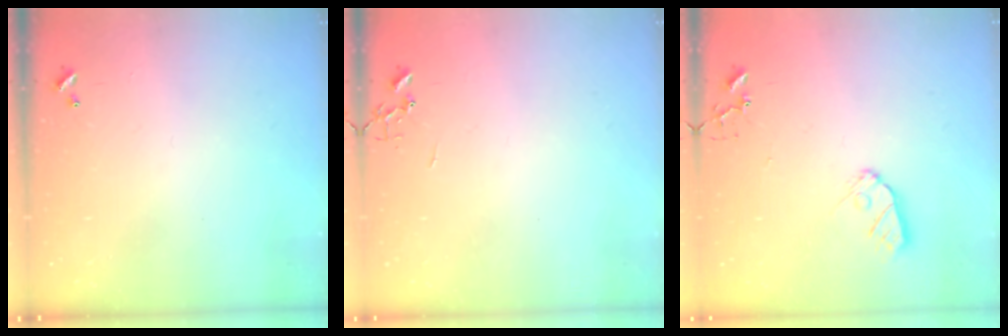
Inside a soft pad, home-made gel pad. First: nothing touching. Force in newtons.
{"total": 0.0}
{"total": 7.6, "press": 7.6, "slide": 0.5}